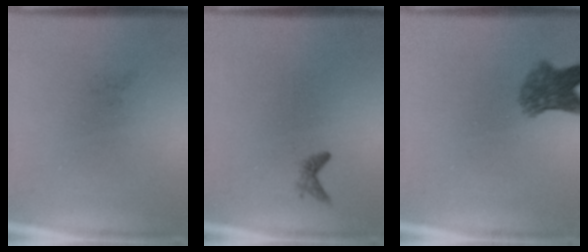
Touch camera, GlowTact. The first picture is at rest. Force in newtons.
{"total": 0.9}
{"total": 5.2}